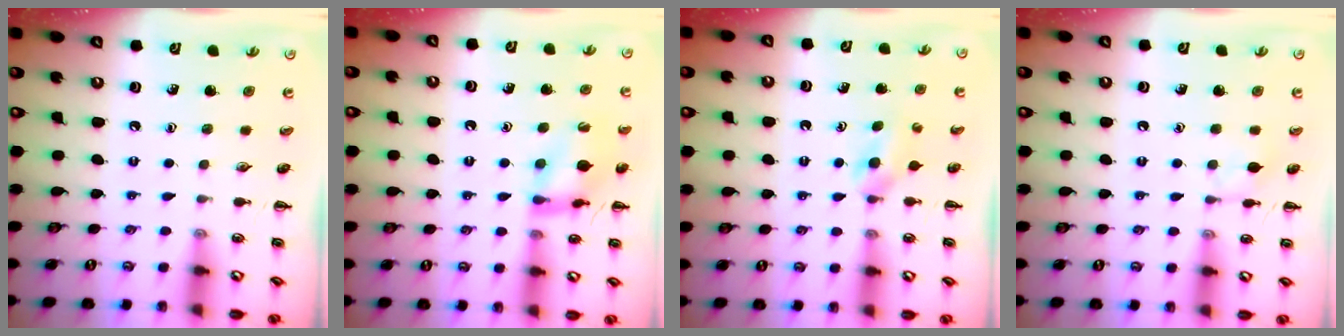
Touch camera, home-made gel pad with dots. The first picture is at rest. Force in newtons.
{"total": 14.4, "press": 14.3, "slide": 2.2}
{"total": 3.6, "press": 3.4, "slide": 1.4}
{"total": 4.6, "press": 4.6, "slide": 0.5}